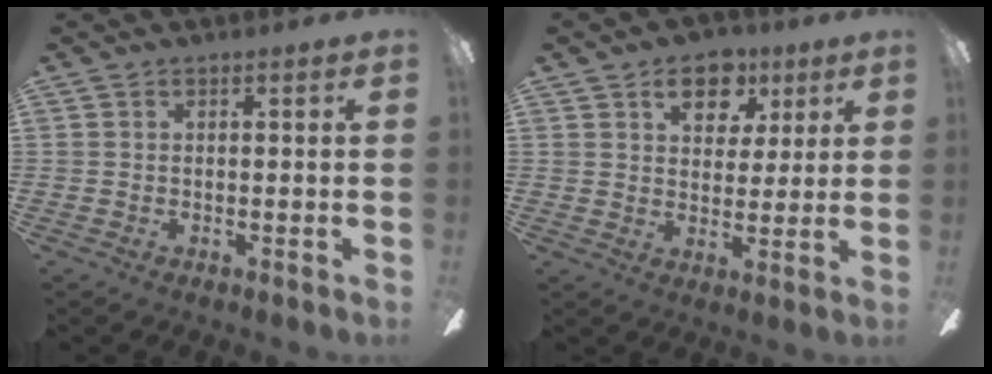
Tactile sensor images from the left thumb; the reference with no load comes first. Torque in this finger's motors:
{"motor_torque": [0.47, 0.34, 0.70, -0.73, 0.06]}